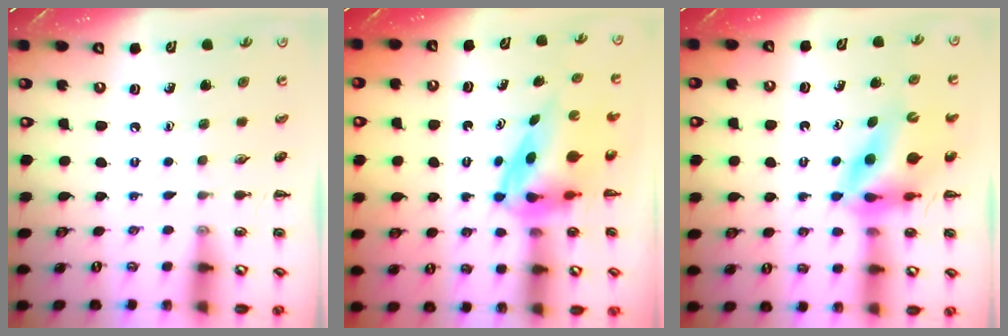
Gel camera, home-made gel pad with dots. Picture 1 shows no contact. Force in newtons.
{"total": 3.8, "press": 3.7, "slide": 0.8}
{"total": 9.4, "press": 9.0, "slide": 2.7}